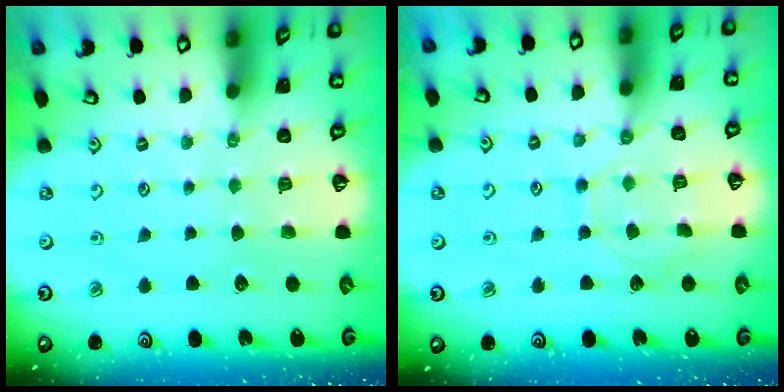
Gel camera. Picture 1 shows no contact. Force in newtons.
{"total": 8.4, "press": 8.3, "slide": 1.0}